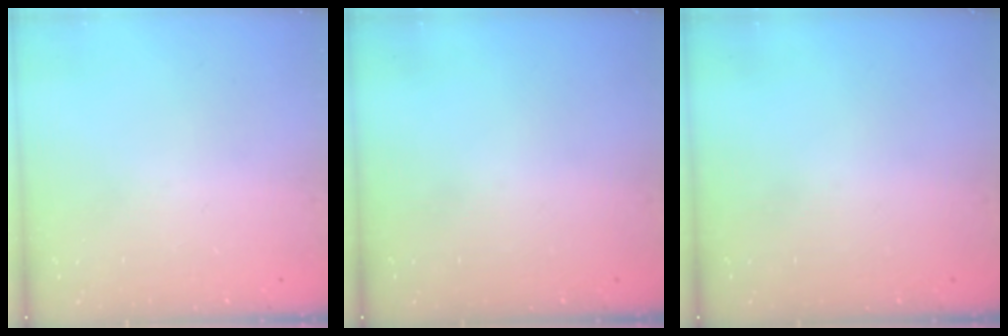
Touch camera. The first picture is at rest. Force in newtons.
{"total": 0.0}
{"total": 0.0}